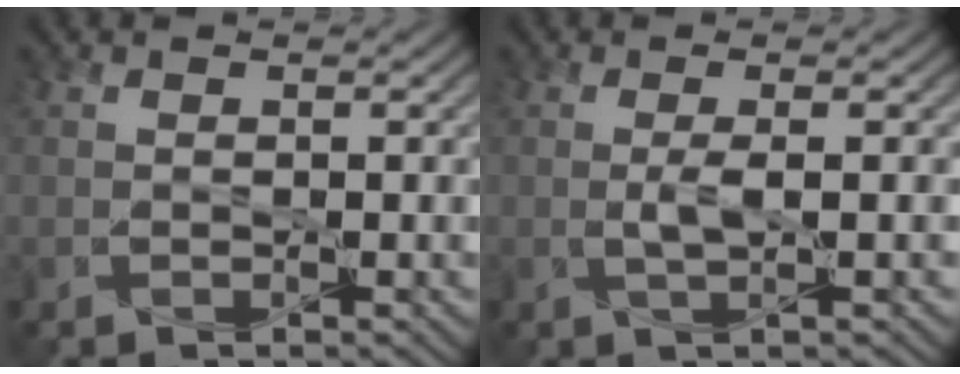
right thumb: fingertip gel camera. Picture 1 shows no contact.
{"total": 1.9, "force": [0.1, 0.3, 1.9], "torque": [-0.042, 0.002, 0.000]}